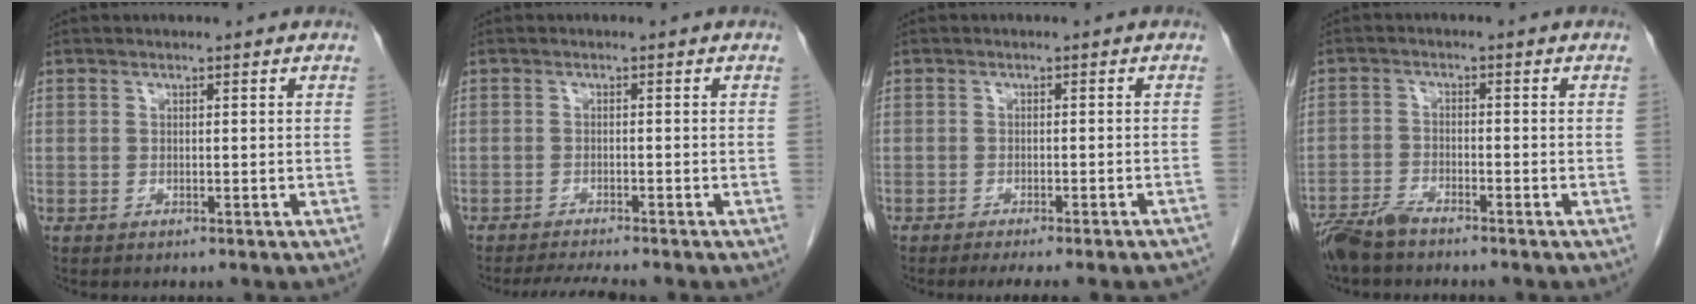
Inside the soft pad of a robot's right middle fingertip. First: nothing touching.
{"total": 4.1, "force": [-3.7, -0.3, 1.7], "torque": [-0.032, -0.016, -0.059]}
{"total": 11.7, "force": [-10.7, 0.8, 4.8], "torque": [-0.047, -0.008, -0.119]}
{"total": 4.7, "force": [-4.1, 0.8, 2.1], "torque": [-0.041, -0.011, -0.081]}